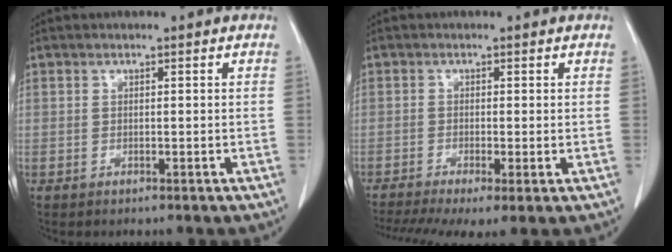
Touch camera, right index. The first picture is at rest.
{"total": 9.0, "force": [-5.4, 2.5, 6.7], "torque": [-0.122, -0.012, -0.089]}